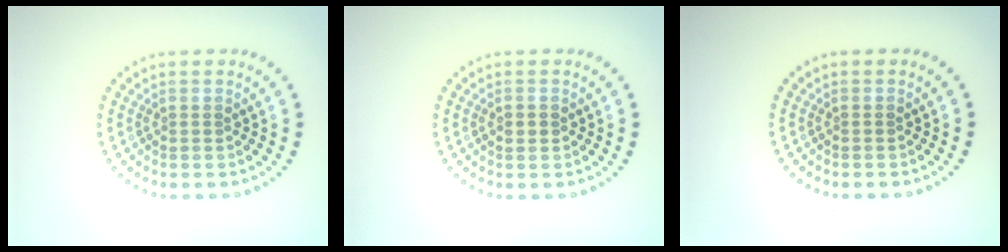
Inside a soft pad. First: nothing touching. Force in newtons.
{"total": 1.4, "press": 1.4, "slide": 0.1}
{"total": 0.0}